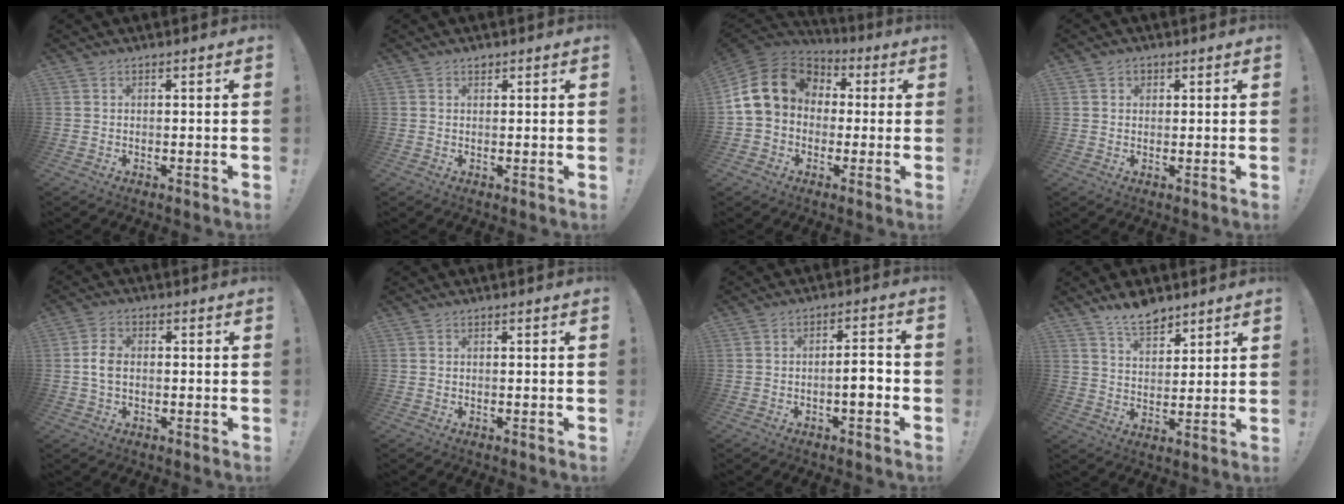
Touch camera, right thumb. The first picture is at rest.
{"total": 0.9, "force": [0.6, 0.6, 0.2], "torque": [0.007, -0.004, 0.010]}
{"total": 16.2, "force": [3.4, 12.6, 9.6], "torque": [-0.165, 0.003, 0.067]}
{"total": 2.1, "force": [0.8, 1.8, 0.8], "torque": [-0.001, -0.003, 0.011]}
{"total": 5.1, "force": [-0.4, 3.3, 3.8], "torque": [-0.075, 0.009, -0.009]}
{"total": 0.0}
{"total": 6.1, "force": [-2.1, 1.7, 5.4], "torque": [-0.077, 0.005, -0.039]}
{"total": 8.3, "force": [6.6, 3.8, 3.4], "torque": [-0.053, -0.042, 0.123]}